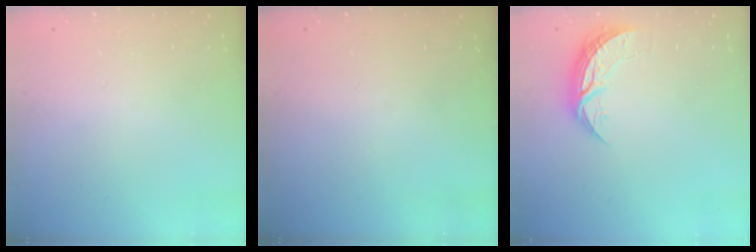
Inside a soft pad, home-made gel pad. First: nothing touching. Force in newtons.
{"total": 0.0}
{"total": 8.4, "press": 8.4, "slide": 0.6}